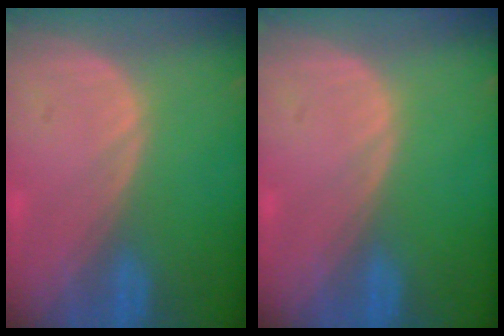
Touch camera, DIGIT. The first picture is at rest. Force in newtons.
{"total": 0.0}